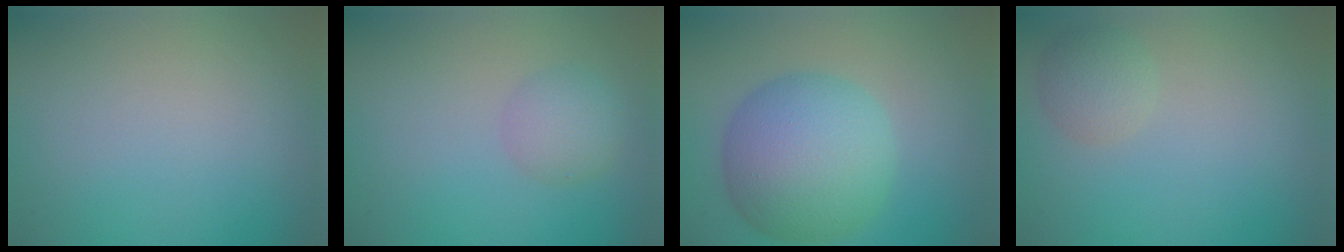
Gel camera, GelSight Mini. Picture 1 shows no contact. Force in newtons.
{"total": 2.4, "press": 2.4, "slide": 0.0}
{"total": 9.8, "press": 9.8, "slide": 0.1}
{"total": 2.2, "press": 2.2, "slide": 0.1}